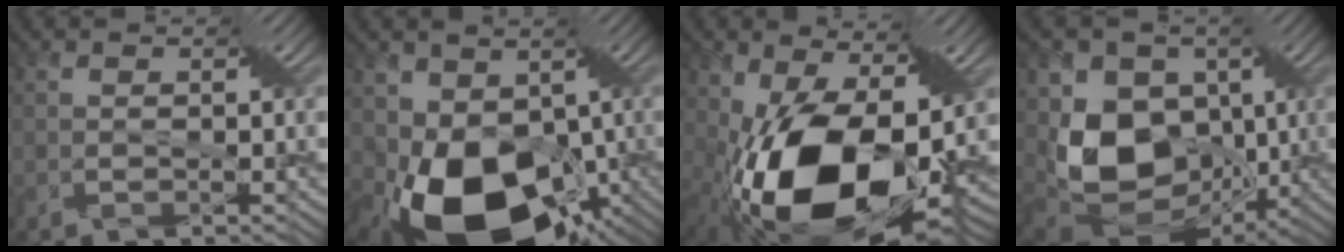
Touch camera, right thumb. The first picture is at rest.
{"total": 14.0, "force": [-2.8, 10.1, 9.4], "torque": [-0.170, -0.043, -0.043]}
{"total": 15.9, "force": [-2.6, 8.7, 13.1], "torque": [-0.251, -0.028, -0.046]}
{"total": 12.6, "force": [-0.1, 9.6, 8.1], "torque": [-0.182, -0.022, -0.003]}